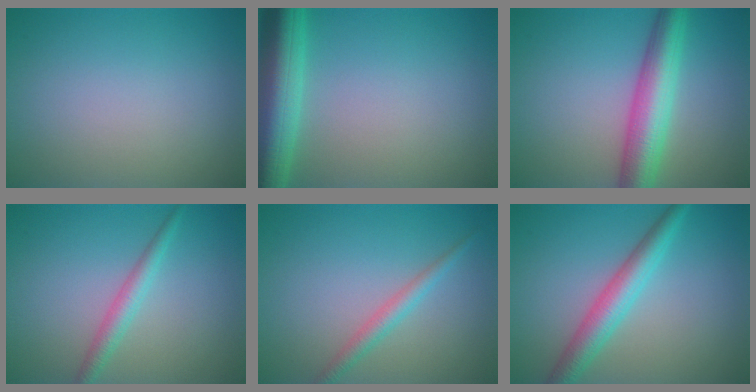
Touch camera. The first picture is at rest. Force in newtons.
{"total": 7.3, "press": 7.3, "slide": 0.4}
{"total": 6.4, "press": 6.4, "slide": 0.2}
{"total": 2.2, "press": 2.1, "slide": 0.1}
{"total": 2.0, "press": 2.0, "slide": 0.0}
{"total": 4.1, "press": 4.1, "slide": 0.1}